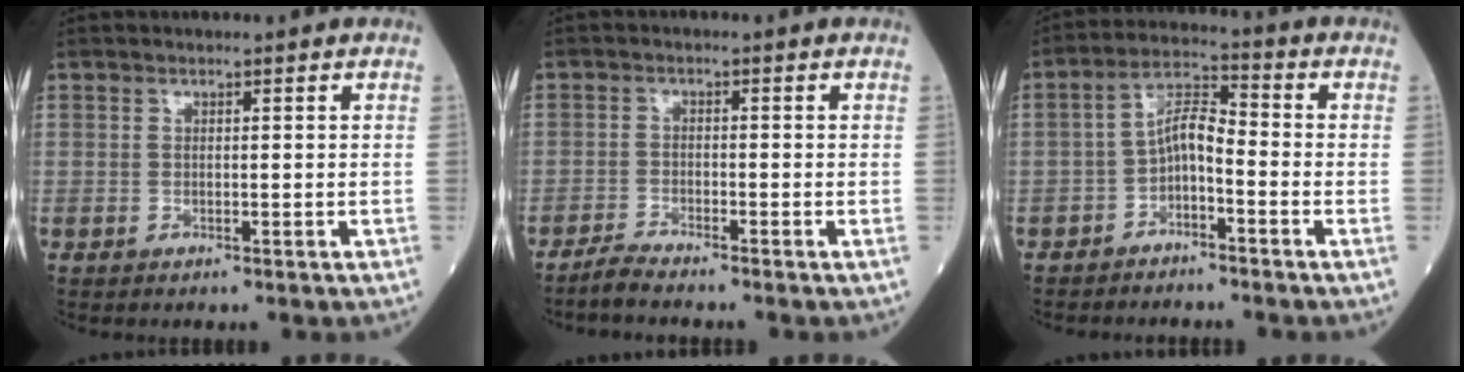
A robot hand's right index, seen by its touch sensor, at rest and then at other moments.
{"total": 2.6, "force": [-2.5, -0.5, 0.5], "torque": [-0.018, -0.011, -0.054]}
{"total": 5.3, "force": [-2.2, 1.8, 4.5], "torque": [-0.083, 0.021, -0.043]}